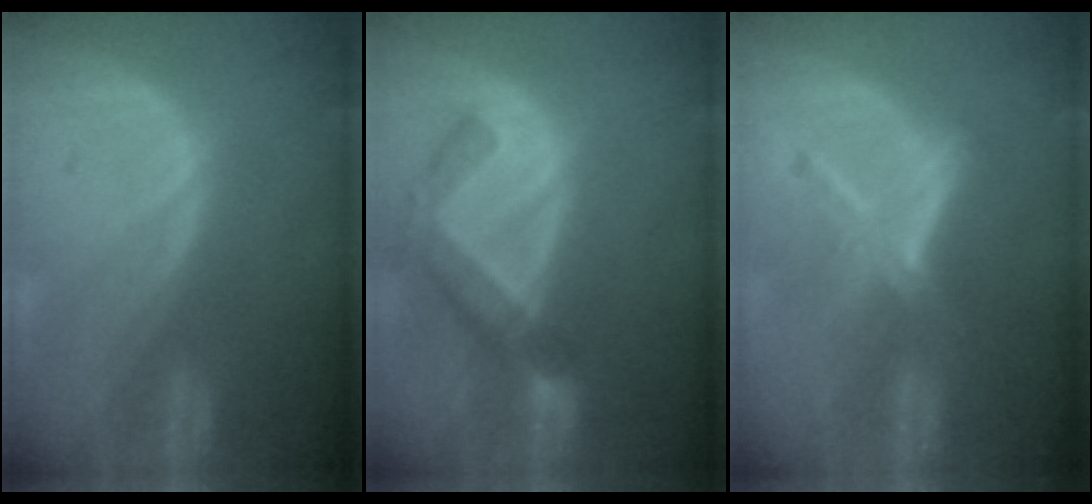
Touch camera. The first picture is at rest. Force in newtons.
{"total": 7.0, "press": 6.1, "slide": 3.4}
{"total": 6.1, "press": 5.2, "slide": 3.2}